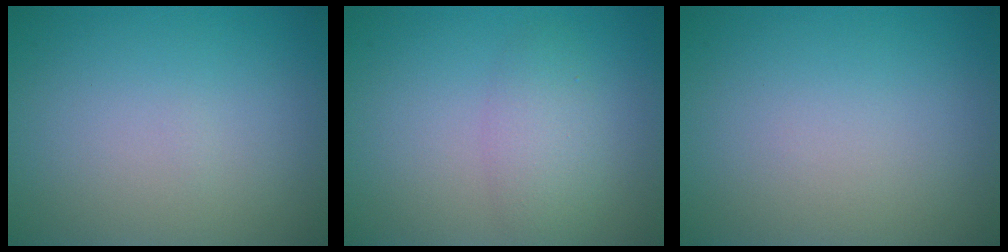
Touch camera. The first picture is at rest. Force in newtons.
{"total": 2.7, "press": 2.7, "slide": 0.2}
{"total": 0.0}